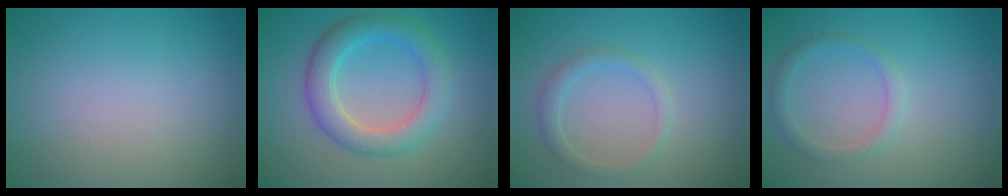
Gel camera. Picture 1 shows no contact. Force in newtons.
{"total": 4.6, "press": 4.6, "slide": 0.1}
{"total": 1.6, "press": 1.6, "slide": 0.1}
{"total": 1.6, "press": 1.6, "slide": 0.1}